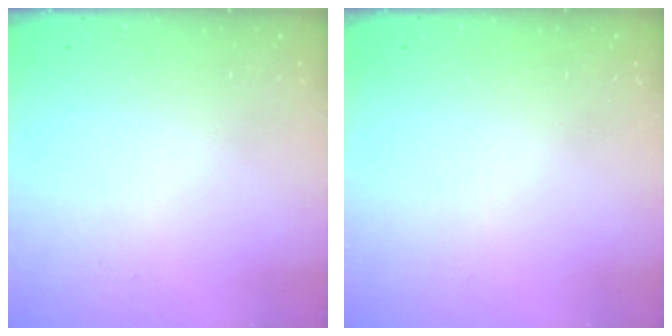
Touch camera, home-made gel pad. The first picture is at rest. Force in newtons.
{"total": 0.0}